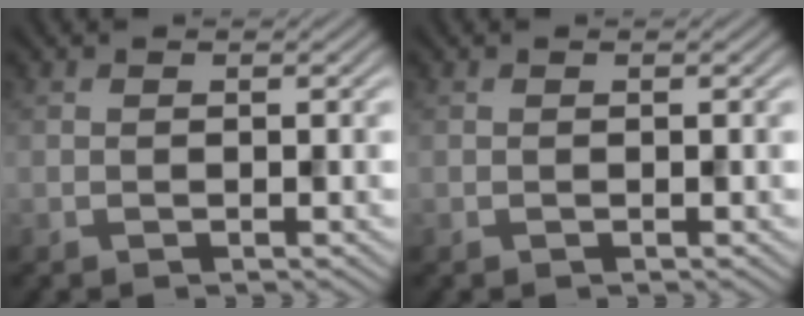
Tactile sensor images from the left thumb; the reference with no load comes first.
{"total": 0.0}